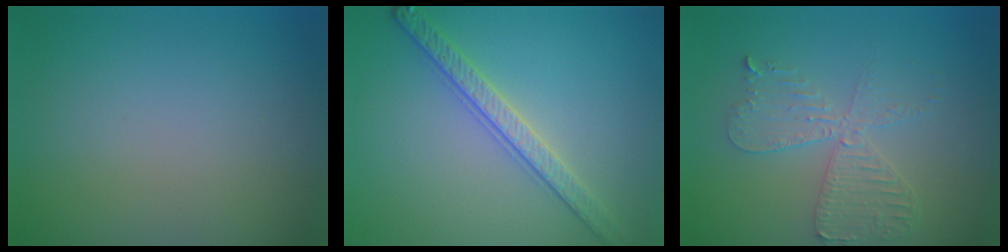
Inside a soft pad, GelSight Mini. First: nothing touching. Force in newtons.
{"total": 3.2, "press": 3.0, "slide": 1.0}
{"total": 4.0, "press": 3.6, "slide": 1.8}